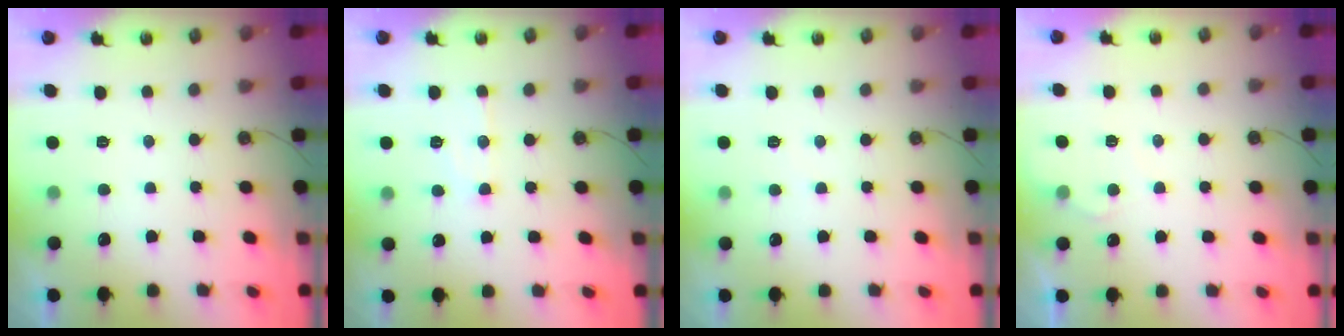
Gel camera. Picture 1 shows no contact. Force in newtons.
{"total": 8.3, "press": 8.2, "slide": 0.7}
{"total": 1.8, "press": 1.7, "slide": 0.3}
{"total": 4.4, "press": 4.4, "slide": 0.6}